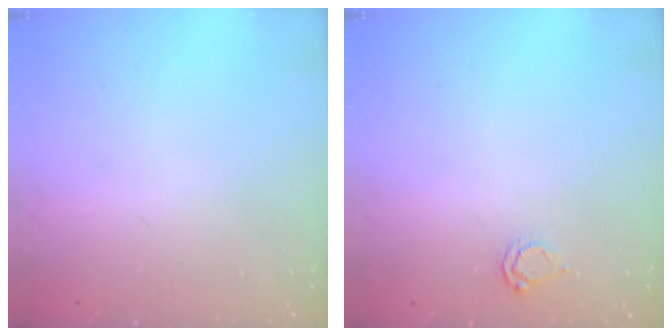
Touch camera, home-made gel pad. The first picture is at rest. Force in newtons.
{"total": 2.5, "press": 2.4, "slide": 0.3}